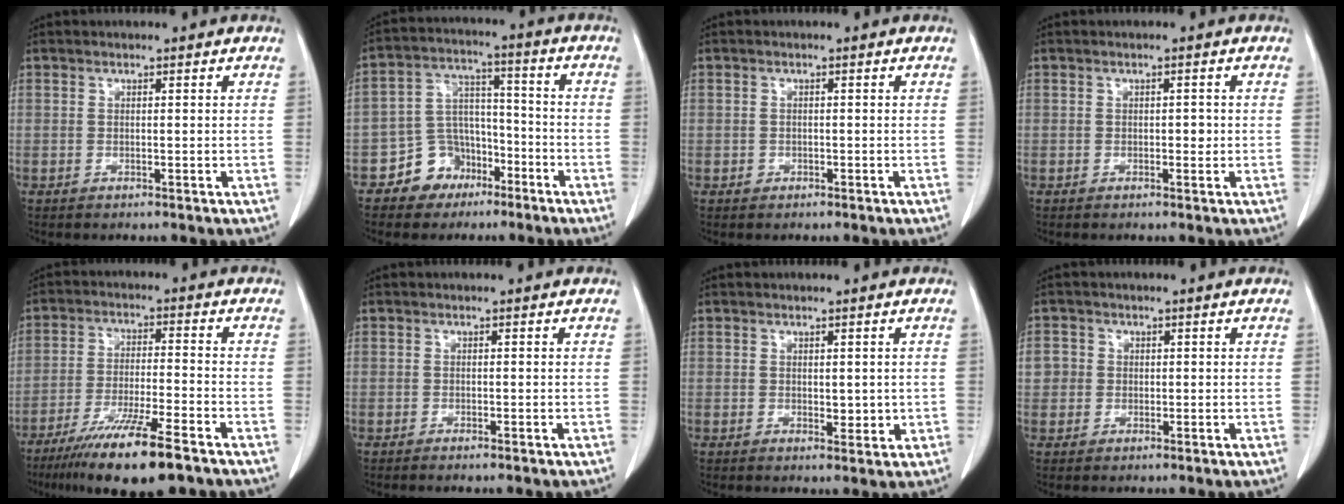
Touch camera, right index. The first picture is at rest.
{"total": 8.6, "force": [-5.1, 6.6, 2.0], "torque": [-0.036, 0.026, -0.080]}
{"total": 1.0, "force": [-0.4, 0.9, 0.0], "torque": [-0.002, 0.004, -0.007]}
{"total": 1.2, "force": [-0.1, 0.6, 1.0], "torque": [-0.011, 0.002, -0.001]}
{"total": 13.1, "force": [-9.1, 0.7, 9.4], "torque": [-0.168, -0.037, -0.153]}
{"total": 1.0, "force": [-0.8, 0.0, 0.6], "torque": [-0.011, -0.003, -0.010]}
{"total": 2.3, "force": [0.1, 1.3, 1.9], "torque": [-0.023, -0.006, 0.006]}
{"total": 2.7, "force": [0.2, 2.7, 0.4], "torque": [0.007, 0.008, 0.002]}